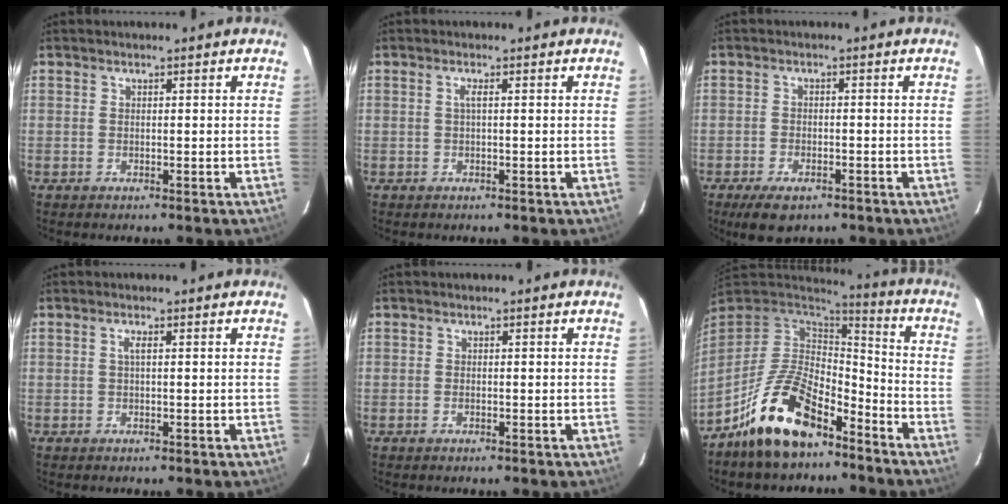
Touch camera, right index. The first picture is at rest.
{"total": 1.0, "force": [0.0, -0.2, 1.0], "torque": [-0.017, 0.001, -0.001]}
{"total": 5.8, "force": [-4.2, 2.5, 3.1], "torque": [-0.075, -0.016, -0.066]}
{"total": 1.1, "force": [0.2, 0.0, 1.1], "torque": [-0.021, 0.001, 0.002]}
{"total": 0.6, "force": [-0.3, 0.4, 0.4], "torque": [-0.006, -0.002, -0.005]}
{"total": 16.4, "force": [-10.9, 7.1, 10.0], "torque": [-0.208, 0.001, -0.191]}